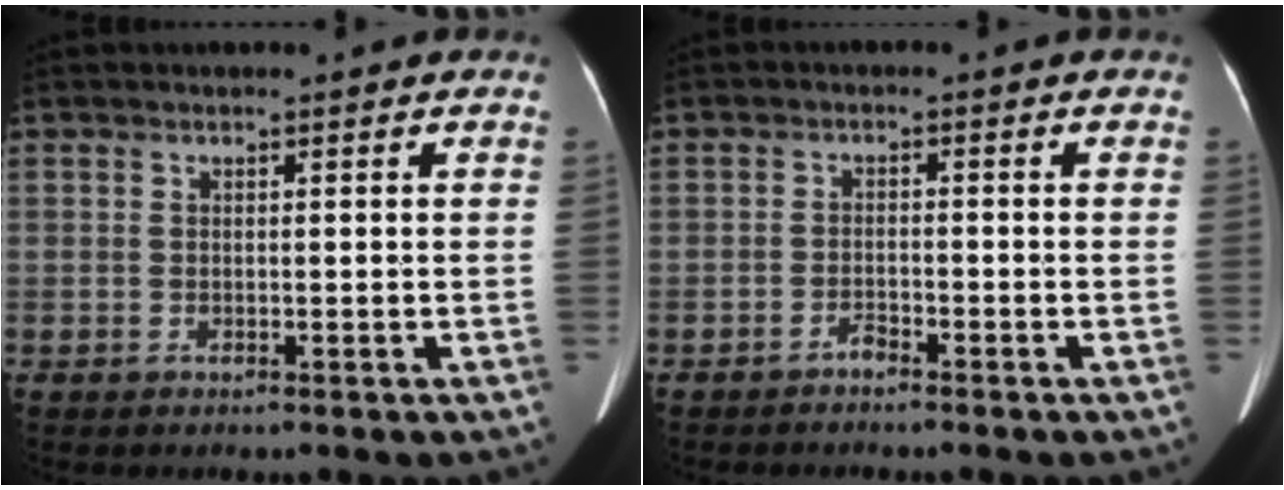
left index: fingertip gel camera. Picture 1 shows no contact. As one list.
[{"total": 1.5, "force": [-1.4, 0.2, 0.5], "torque": [-0.008, 0.000, -0.023]}]